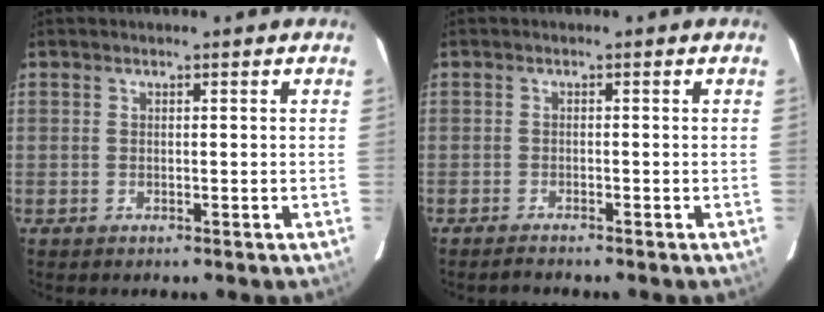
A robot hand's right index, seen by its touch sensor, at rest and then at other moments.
{"total": 1.8, "force": [-1.7, 0.0, 0.5], "torque": [-0.019, -0.006, -0.030]}